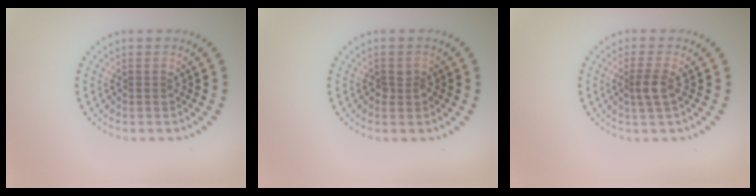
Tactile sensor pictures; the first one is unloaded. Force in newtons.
{"total": 0.9, "press": 0.9, "slide": 0.3}
{"total": 1.8, "press": 1.5, "slide": 1.0}